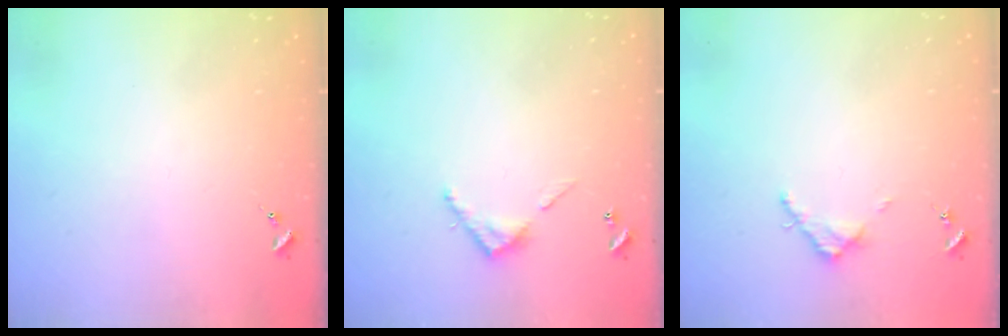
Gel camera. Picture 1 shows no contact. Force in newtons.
{"total": 3.9, "press": 3.9, "slide": 0.3}
{"total": 3.1, "press": 3.1, "slide": 0.4}